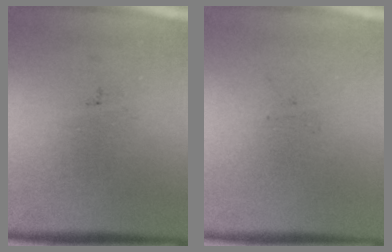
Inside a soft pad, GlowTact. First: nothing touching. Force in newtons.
{"total": 0.0}